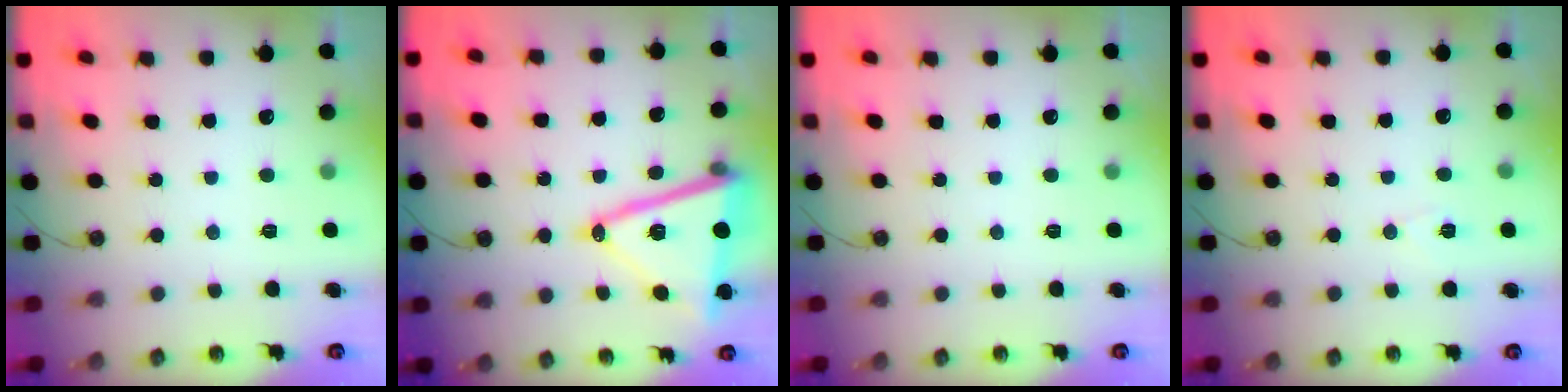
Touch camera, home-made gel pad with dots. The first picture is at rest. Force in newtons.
{"total": 18.1, "press": 18.0, "slide": 2.5}
{"total": 0.0}
{"total": 5.1, "press": 4.4, "slide": 2.6}